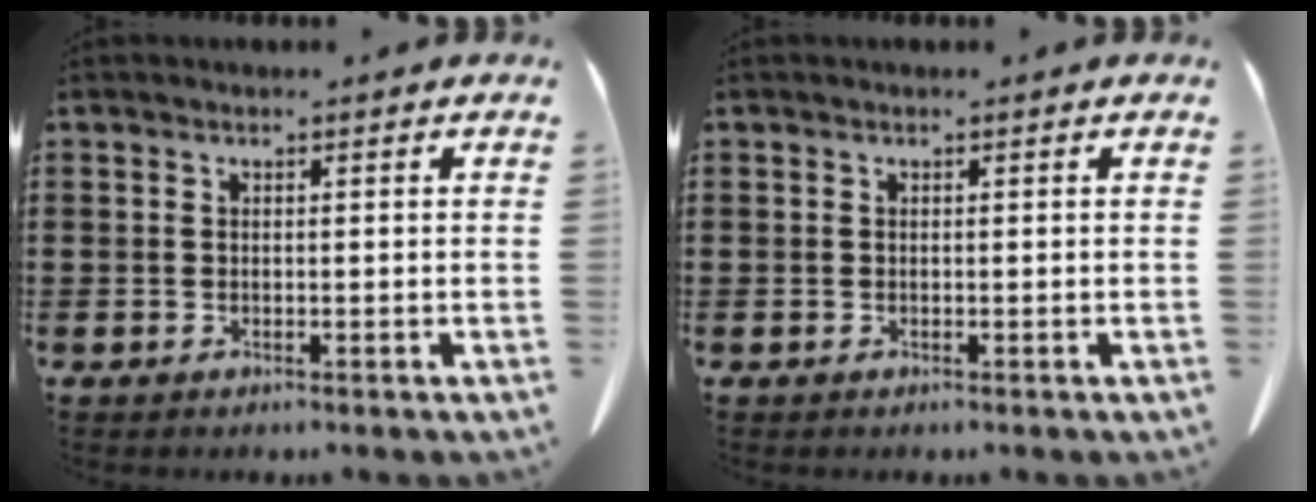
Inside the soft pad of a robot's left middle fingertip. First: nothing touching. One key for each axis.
{"total": 0.0}